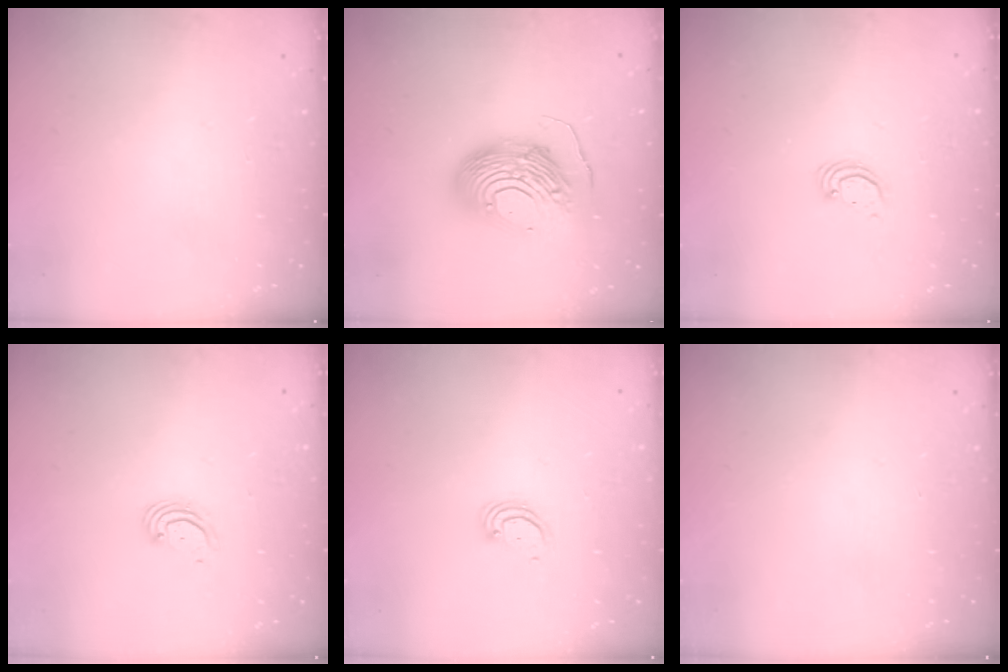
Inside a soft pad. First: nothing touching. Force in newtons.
{"total": 16.2, "press": 16.2, "slide": 1.3}
{"total": 2.6, "press": 2.6, "slide": 0.2}
{"total": 3.0, "press": 3.0, "slide": 0.2}
{"total": 3.1, "press": 3.0, "slide": 0.3}
{"total": 0.0}